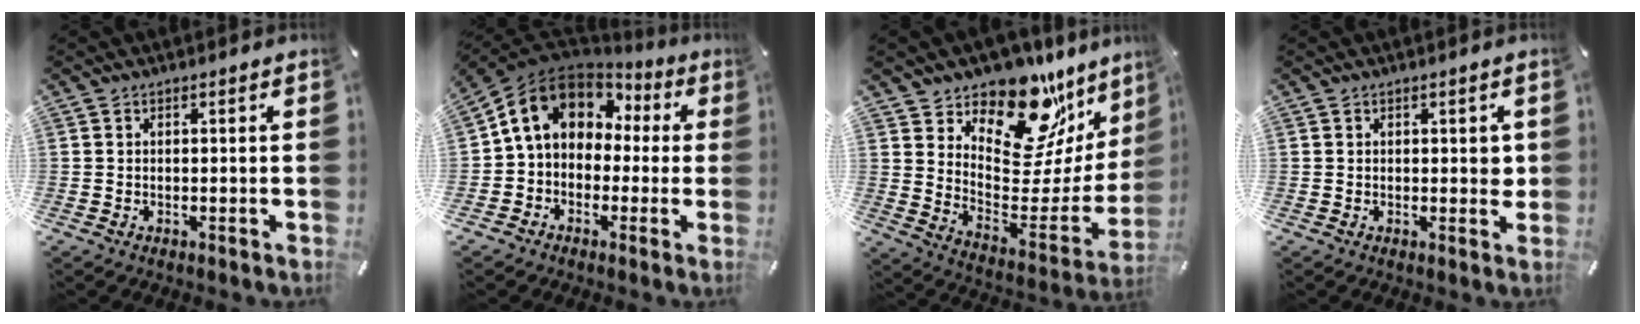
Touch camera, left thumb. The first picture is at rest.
{"total": 11.4, "force": [2.8, 9.4, 5.9], "torque": [-0.131, -0.002, 0.049]}
{"total": 18.7, "force": [14.3, 9.9, 6.6], "torque": [-0.077, -0.125, 0.239]}
{"total": 1.9, "force": [0.4, 1.2, 1.4], "torque": [-0.004, -0.005, 0.001]}